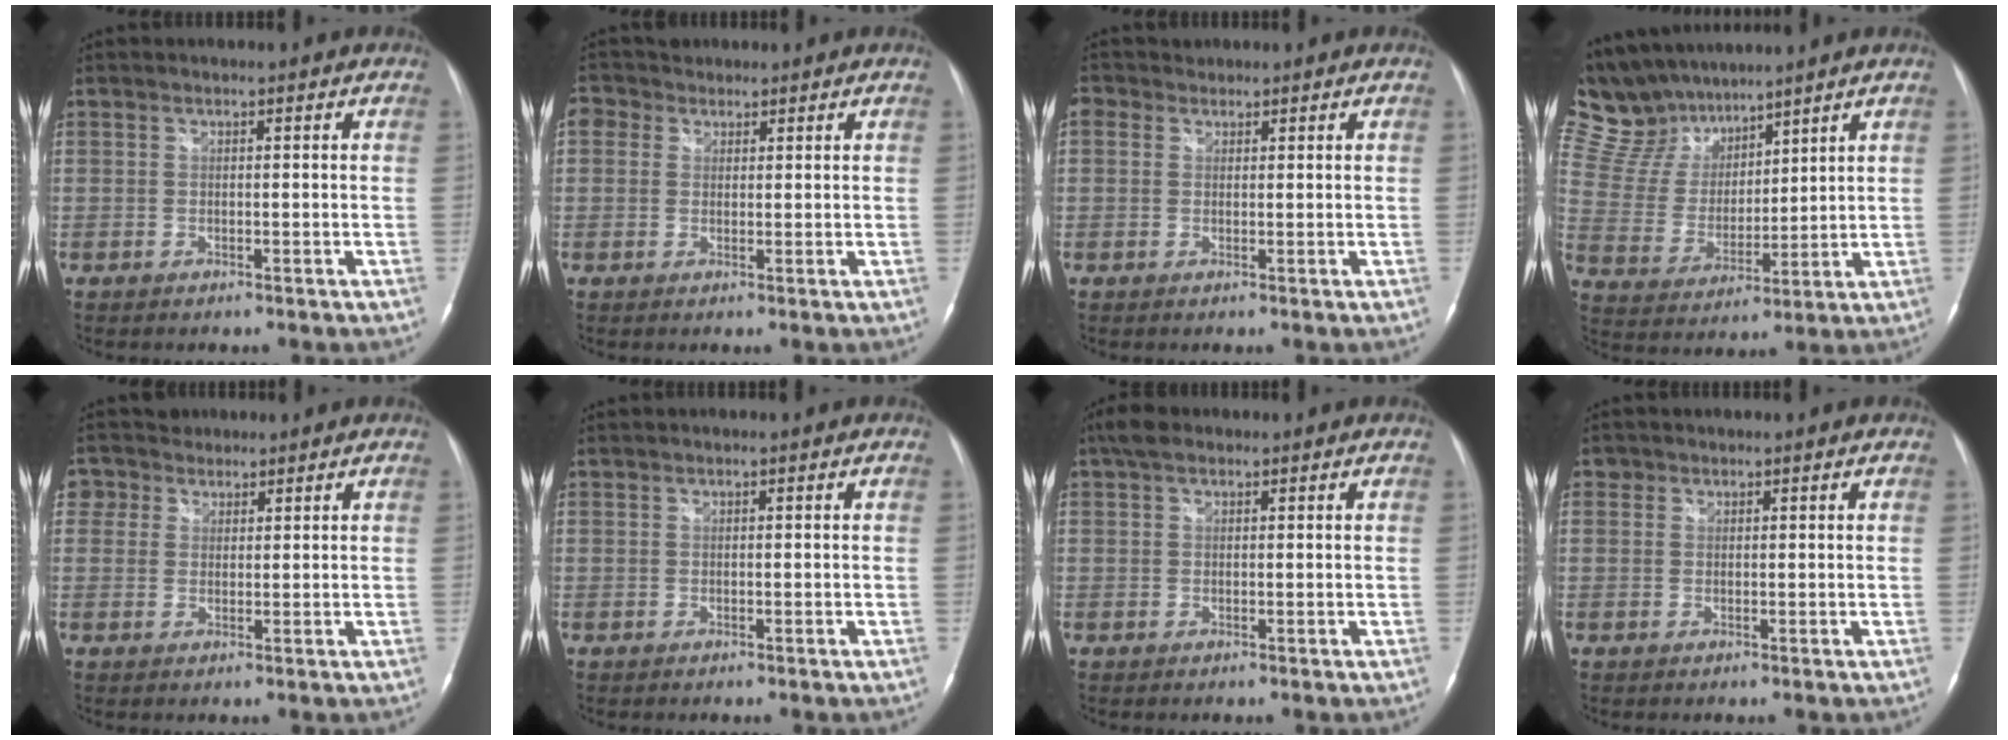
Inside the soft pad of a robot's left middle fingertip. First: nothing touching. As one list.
[{"total": 3.1, "force": [1.7, 2.6, 0.4], "torque": [-0.013, 0.018, 0.027]}, {"total": 2.5, "force": [1.3, 2.1, 0.4], "torque": [-0.011, 0.013, 0.023]}, {"total": 12.3, "force": [11.0, 4.5, 2.9], "torque": [-0.077, 0.025, 0.225]}, {"total": 3.5, "force": [2.3, 2.5, -0.6], "torque": [0.016, 0.013, 0.035]}, {"total": 0.0}, {"total": 3.1, "force": [2.1, 1.5, 1.6], "torque": [-0.036, 0.017, 0.037]}, {"total": 0.9, "force": [0.6, 0.8, -0.1], "torque": [0.010, -0.004, 0.005]}]